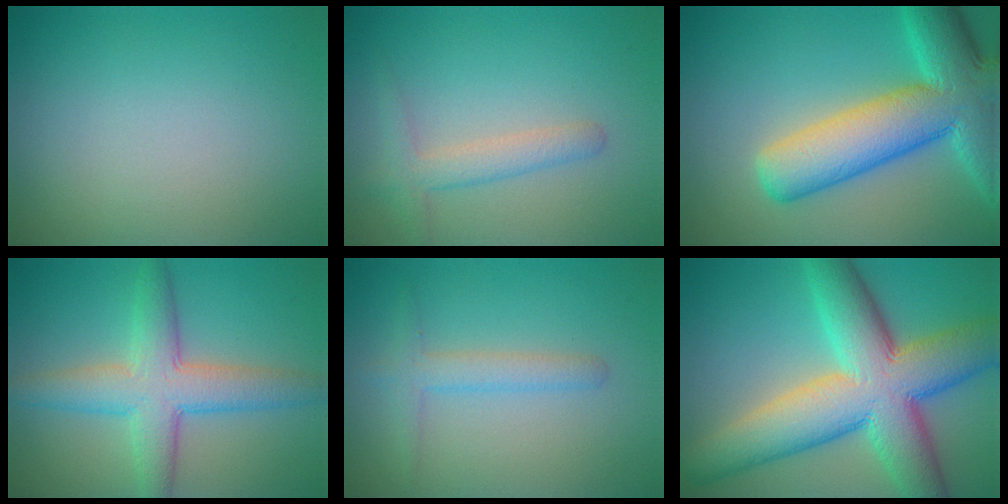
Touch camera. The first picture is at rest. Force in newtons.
{"total": 1.8, "press": 1.8, "slide": 0.2}
{"total": 10.5, "press": 10.5, "slide": 0.8}
{"total": 5.8, "press": 5.8, "slide": 0.2}
{"total": 2.0, "press": 2.0, "slide": 0.1}
{"total": 12.5, "press": 12.5, "slide": 0.8}